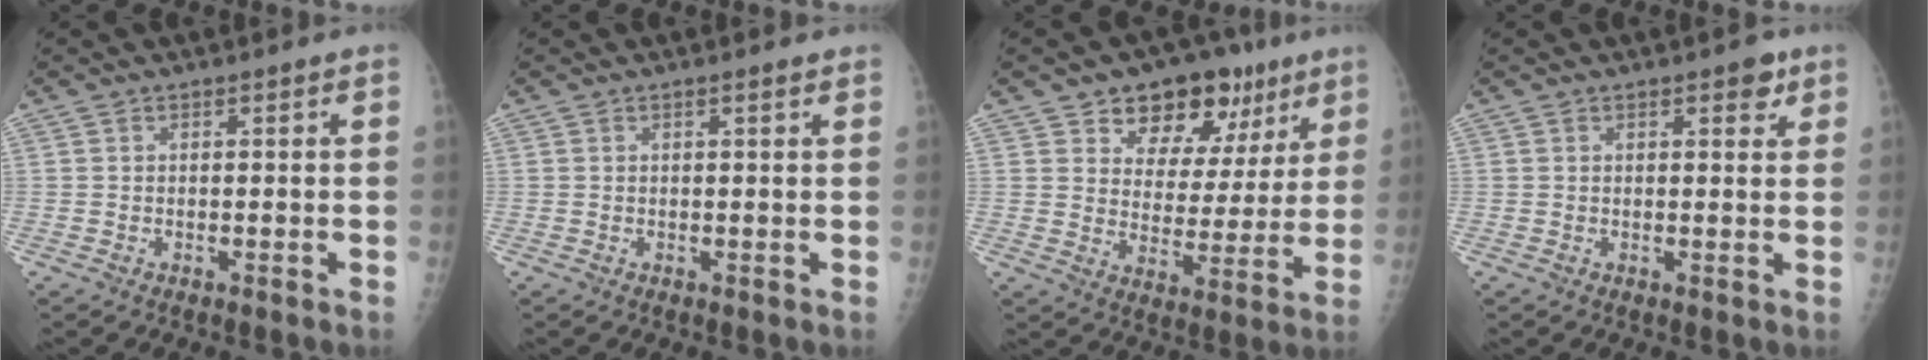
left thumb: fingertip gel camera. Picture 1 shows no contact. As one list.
[{"total": 0.9, "force": [0.6, 0.2, 0.6], "torque": [-0.009, -0.002, 0.009]}, {"total": 15.4, "force": [8.9, 9.7, 8.0], "torque": [-0.045, -0.028, 0.133]}, {"total": 2.7, "force": [1.6, 1.3, 1.7], "torque": [-0.006, -0.005, 0.017]}]